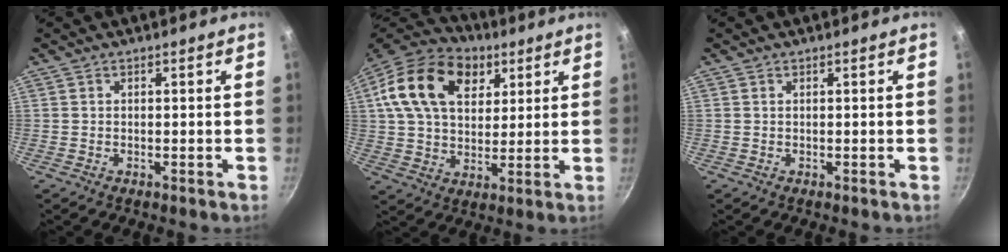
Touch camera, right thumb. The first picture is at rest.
{"total": 21.0, "force": [8.2, 14.1, 13.2], "torque": [-0.212, 0.002, 0.134]}
{"total": 0.0}